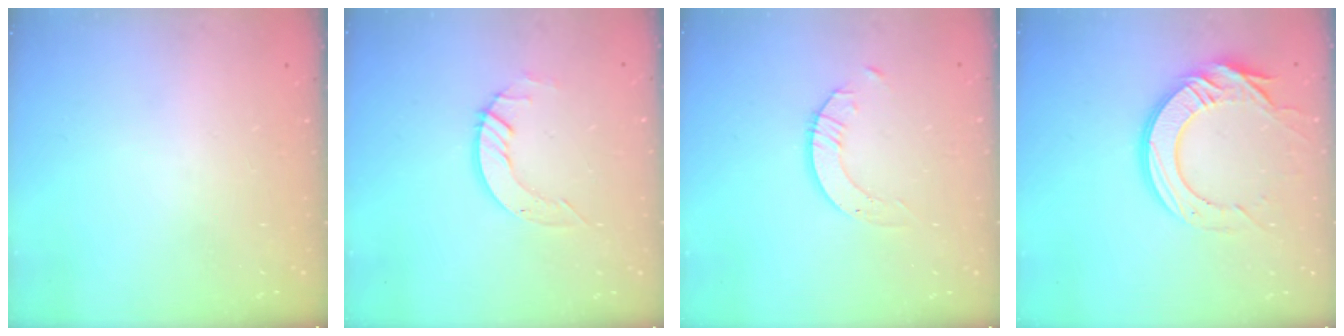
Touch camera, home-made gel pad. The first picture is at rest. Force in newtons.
{"total": 4.8, "press": 4.8, "slide": 0.3}
{"total": 2.7, "press": 2.7, "slide": 0.2}
{"total": 16.4, "press": 16.4, "slide": 1.2}